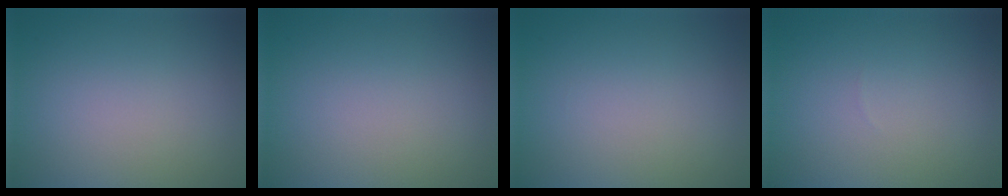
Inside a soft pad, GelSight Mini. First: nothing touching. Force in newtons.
{"total": 0.0}
{"total": 0.0}
{"total": 0.0}